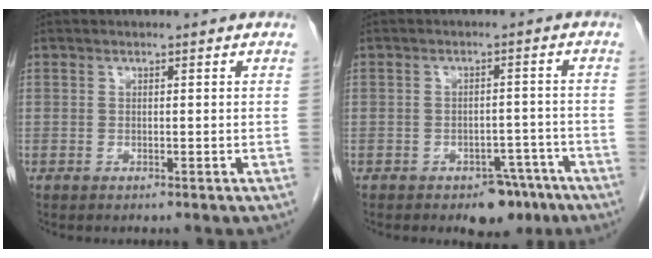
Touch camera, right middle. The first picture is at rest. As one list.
[{"total": 5.3, "force": [-3.6, 2.9, 2.6], "torque": [-0.027, 0.009, -0.045]}]